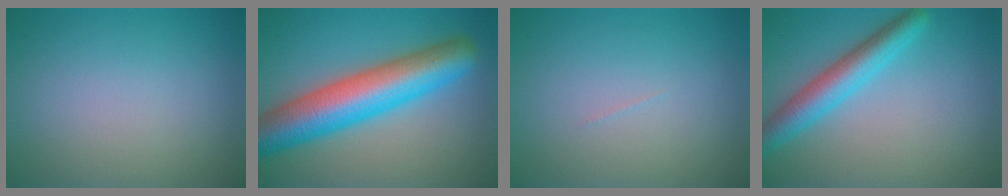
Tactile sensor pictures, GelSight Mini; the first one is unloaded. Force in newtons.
{"total": 10.1, "press": 10.0, "slide": 0.2}
{"total": 0.0}
{"total": 4.5, "press": 4.5, "slide": 0.2}